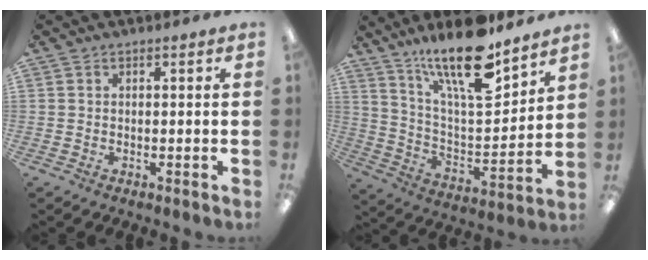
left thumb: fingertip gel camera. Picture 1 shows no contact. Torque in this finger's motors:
{"motor_torque": [1.96, 0.85, 1.71, -1.03, 0.38]}